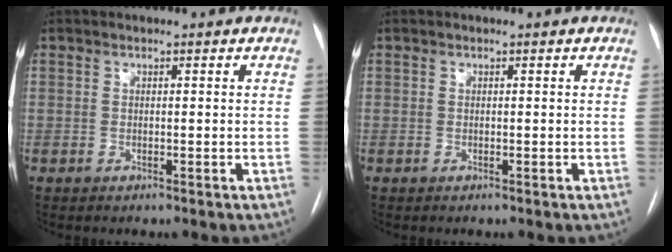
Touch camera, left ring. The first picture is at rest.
{"total": 0.0}